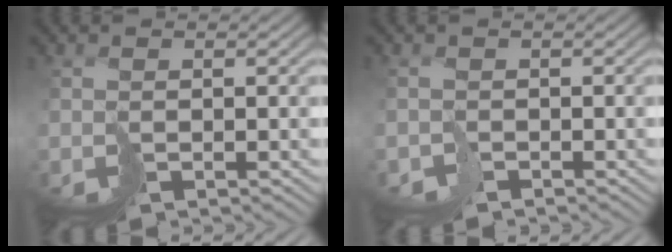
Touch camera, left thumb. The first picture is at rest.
{"total": 1.5, "force": [-1.3, 0.8, -0.3], "torque": [0.012, -0.005, -0.033]}